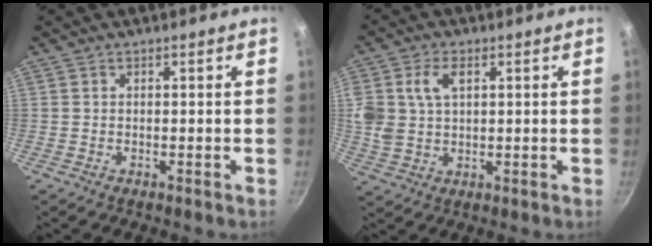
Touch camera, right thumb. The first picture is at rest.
{"total": 9.3, "force": [2.8, 6.3, 6.3], "torque": [-0.116, 0.000, 0.052]}